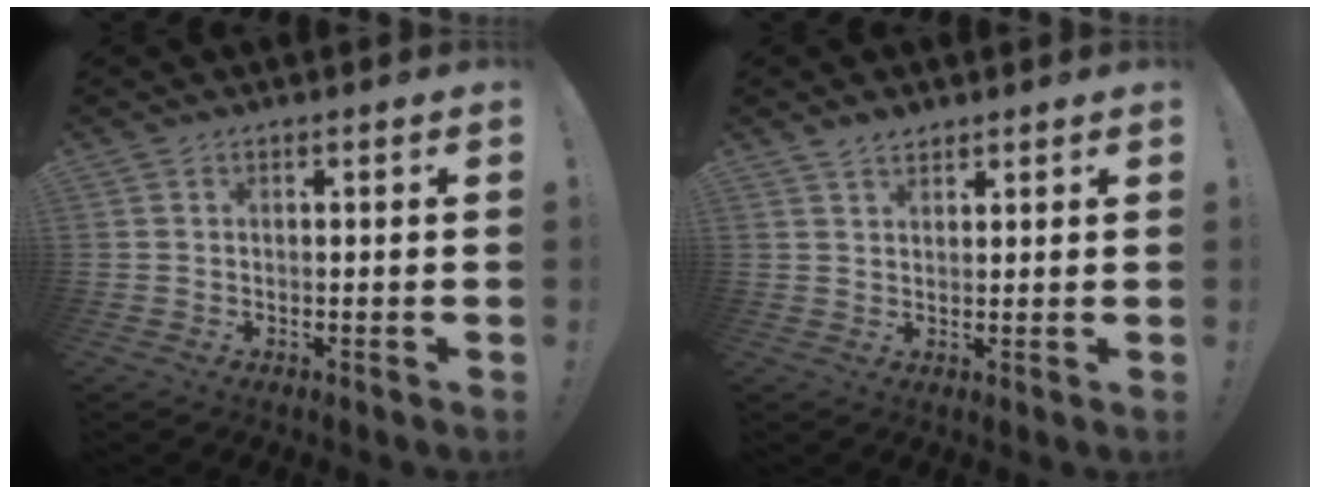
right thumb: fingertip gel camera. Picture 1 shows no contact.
{"total": 3.1, "force": [2.6, 1.5, 0.8], "torque": [-0.010, -0.016, 0.048]}